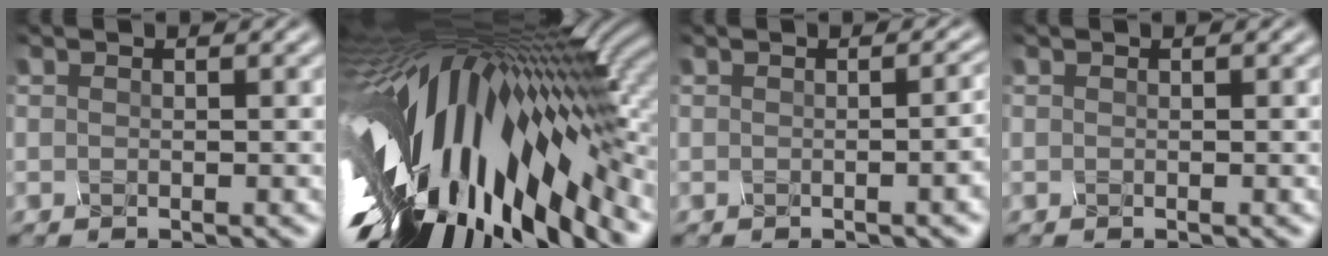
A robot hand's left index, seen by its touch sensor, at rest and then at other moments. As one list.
[{"total": 18.0, "force": [-4.8, 6.6, 16.0], "torque": [-0.303, -0.022, -0.066]}, {"total": 5.3, "force": [-0.5, 2.6, 4.6], "torque": [-0.021, 0.044, -0.008]}, {"total": 0.0}]